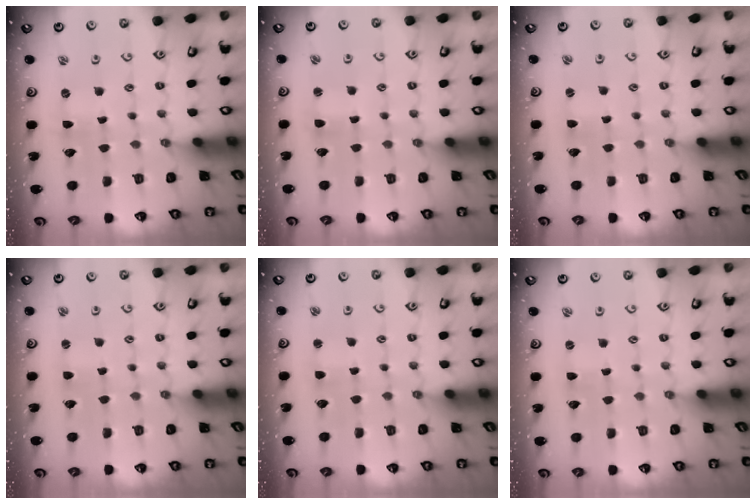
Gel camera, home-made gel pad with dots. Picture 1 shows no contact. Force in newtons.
{"total": 2.1, "press": 2.1, "slide": 0.4}
{"total": 1.0, "press": 1.0, "slide": 0.2}
{"total": 2.2, "press": 2.2, "slide": 0.2}
{"total": 2.7, "press": 2.7, "slide": 0.2}
{"total": 0.0}